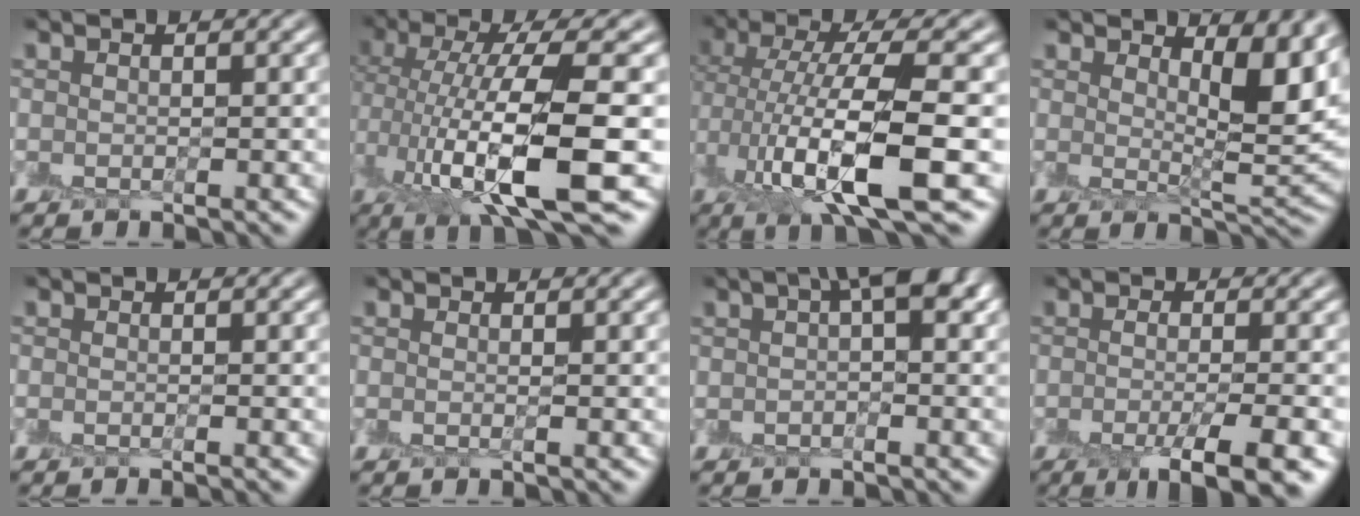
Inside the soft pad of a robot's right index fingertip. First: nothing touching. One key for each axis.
{"total": 9.8, "fx": -1.8, "fy": 2.4, "fz": 9.3, "tx": -0.172, "ty": -0.002, "tz": -0.027}
{"total": 8.9, "fx": -1.3, "fy": 2.3, "fz": 8.5, "tx": -0.161, "ty": 0.001, "tz": -0.022}
{"total": 5.1, "fx": 2.6, "fy": 1.5, "fz": 4.1, "tx": -0.056, "ty": -0.014, "tz": 0.039}
{"total": 0.7, "fx": -0.7, "fy": -0.1, "fz": 0.3, "tx": -0.004, "ty": -0.011, "tz": -0.011}
{"total": 0.5, "fx": -0.2, "fy": -0.2, "fz": 0.4, "tx": -0.009, "ty": -0.007, "tz": -0.006}
{"total": 4.3, "fx": 1.4, "fy": 1.7, "fz": 3.7, "tx": -0.044, "ty": 0.014, "tz": 0.011}
{"total": 7.4, "fx": -3.9, "fy": 1.9, "fz": 6.0, "tx": -0.080, "ty": -0.015, "tz": -0.055}